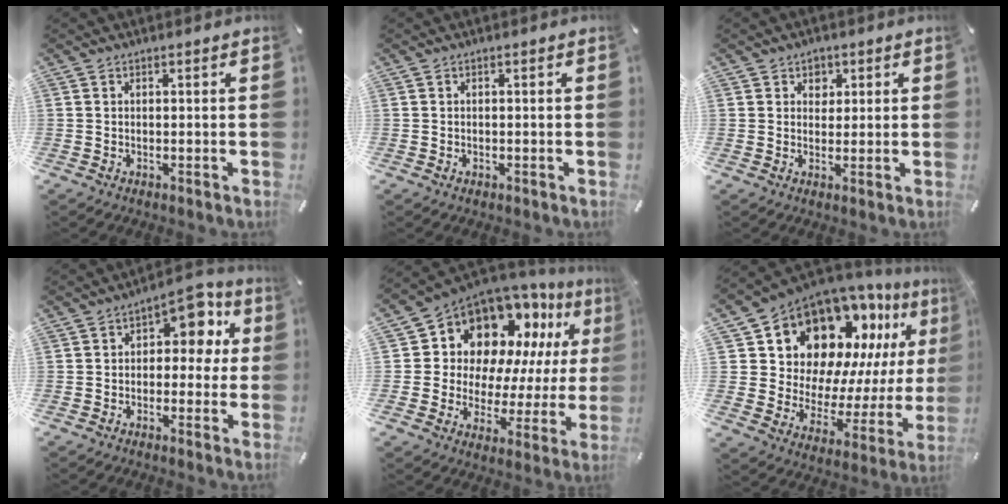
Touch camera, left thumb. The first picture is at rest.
{"total": 0.6, "force": [-0.2, 0.5, 0.2], "torque": [-0.002, 0.003, -0.005]}
{"total": 3.2, "force": [1.2, 2.8, 0.9], "torque": [0.000, -0.003, 0.016]}
{"total": 8.0, "force": [3.2, 5.1, 5.4], "torque": [-0.059, -0.029, 0.045]}
{"total": 14.2, "force": [8.8, 10.0, 4.8], "torque": [-0.083, -0.086, 0.160]}
{"total": 16.6, "force": [11.9, 10.0, 5.8], "torque": [-0.103, -0.115, 0.222]}